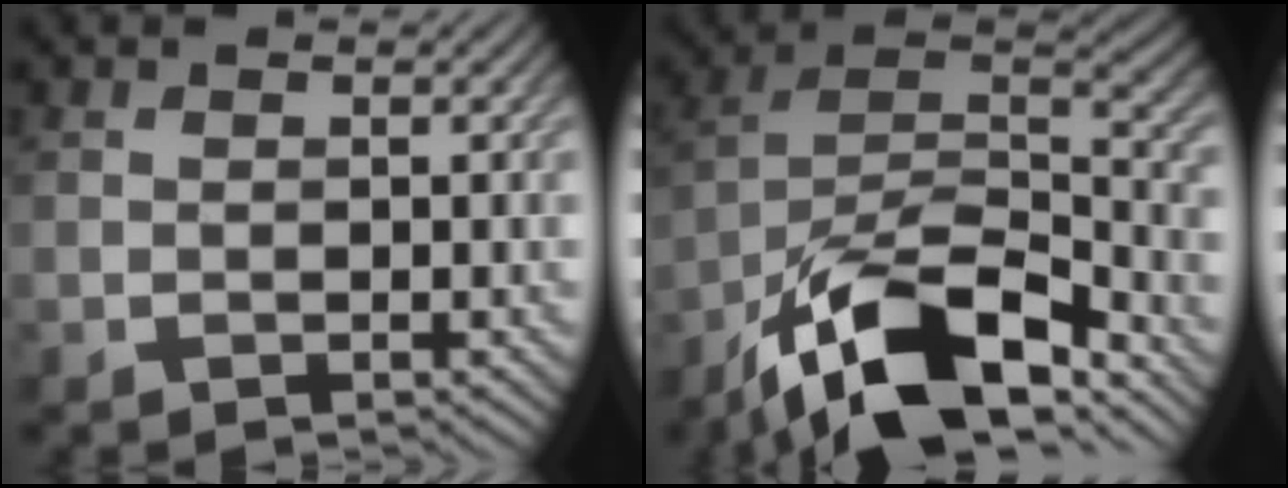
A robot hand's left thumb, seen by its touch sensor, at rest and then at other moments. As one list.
[{"total": 15.6, "force": [-10.9, 5.5, 9.7], "torque": [-0.193, -0.008, -0.202]}]